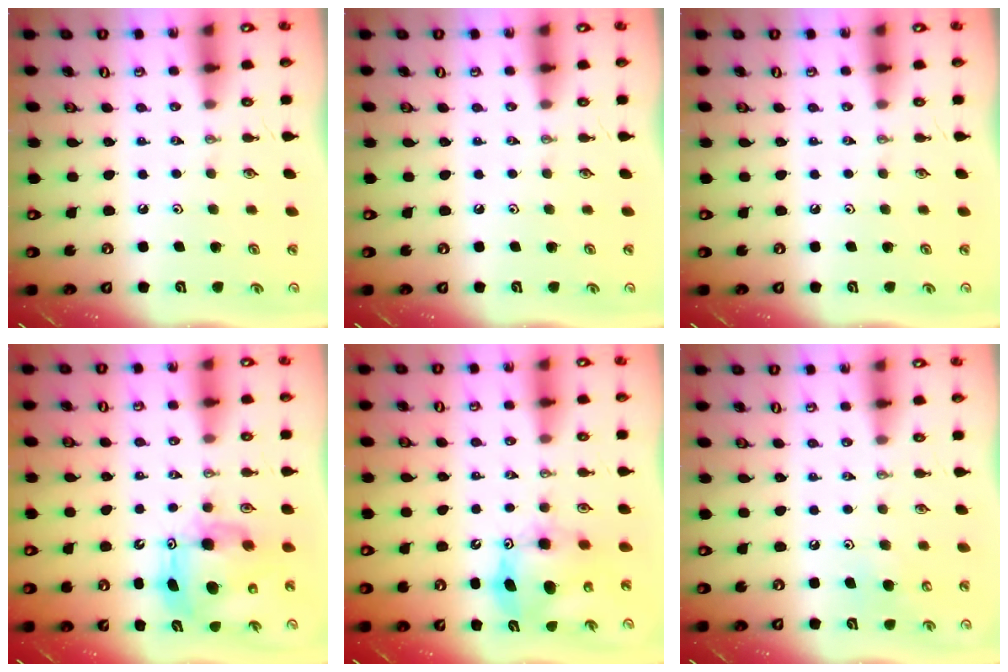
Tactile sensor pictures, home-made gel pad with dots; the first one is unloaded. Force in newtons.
{"total": 0.0}
{"total": 0.0}
{"total": 11.1, "press": 11.0, "slide": 1.2}
{"total": 10.1, "press": 10.0, "slide": 0.8}
{"total": 6.5, "press": 6.4, "slide": 0.9}